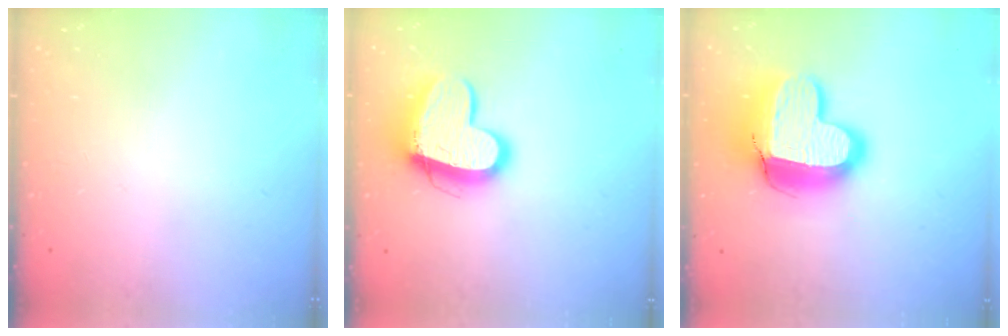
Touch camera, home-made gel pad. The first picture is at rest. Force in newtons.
{"total": 13.7, "press": 13.6, "slide": 1.3}
{"total": 16.9, "press": 16.8, "slide": 1.4}